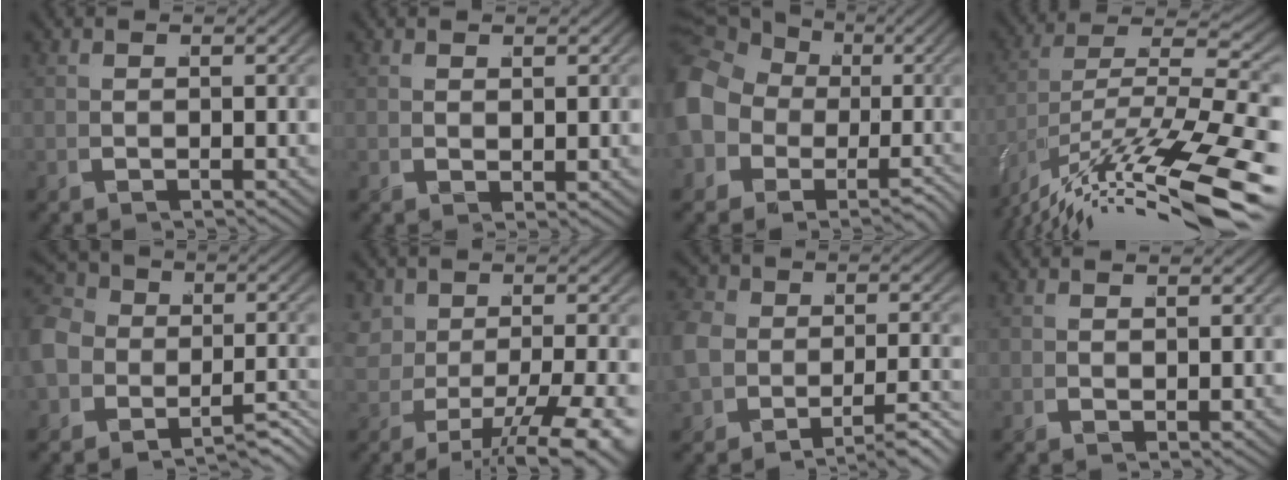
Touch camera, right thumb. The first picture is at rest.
{"total": 1.2, "force": [1.0, 0.4, 0.4], "torque": [-0.005, 0.001, 0.023]}
{"total": 10.1, "force": [-0.8, 8.9, 4.8], "torque": [-0.104, -0.019, -0.017]}
{"total": 12.7, "force": [-6.0, 6.2, 9.3], "torque": [-0.184, -0.039, -0.069]}
{"total": 8.0, "force": [-2.0, 6.4, 4.3], "torque": [-0.089, -0.013, -0.041]}
{"total": 6.2, "force": [-1.5, 3.6, 4.8], "torque": [-0.082, -0.020, -0.014]}
{"total": 5.2, "force": [-2.6, 3.6, 2.6], "torque": [-0.052, -0.010, -0.045]}
{"total": 1.0, "force": [0.7, 0.5, 0.4], "torque": [-0.006, -0.001, 0.017]}